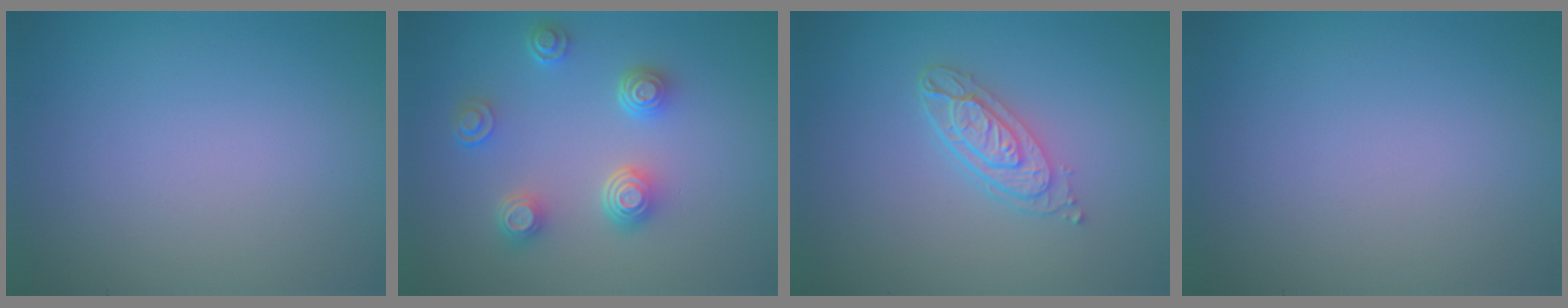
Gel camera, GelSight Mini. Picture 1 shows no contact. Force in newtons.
{"total": 4.1, "press": 3.2, "slide": 2.6}
{"total": 3.5, "press": 2.7, "slide": 2.2}
{"total": 0.0}